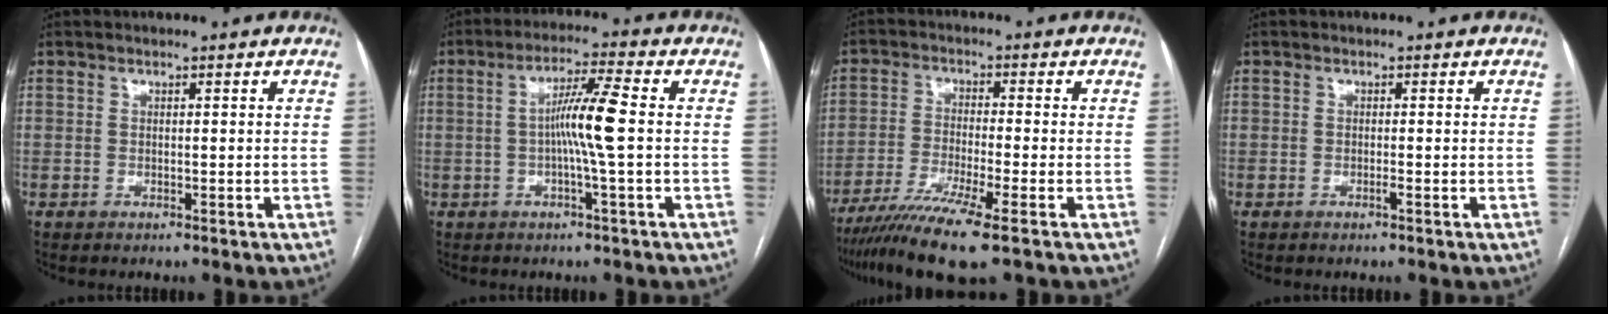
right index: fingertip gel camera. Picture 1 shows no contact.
{"total": 7.1, "force": [-0.3, -0.8, 7.0], "torque": [-0.127, 0.008, -0.008]}
{"total": 10.4, "force": [-7.0, -0.4, 7.7], "torque": [-0.141, -0.024, -0.121]}
{"total": 0.0}